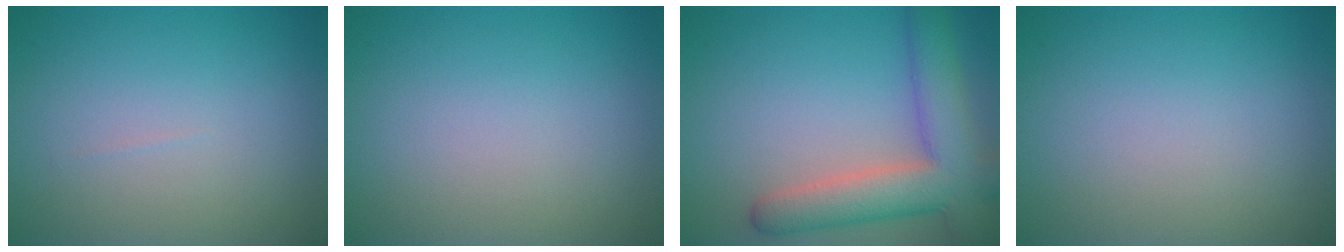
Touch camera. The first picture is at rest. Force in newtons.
{"total": 0.0}
{"total": 7.5, "press": 7.4, "slide": 0.7}
{"total": 0.0}